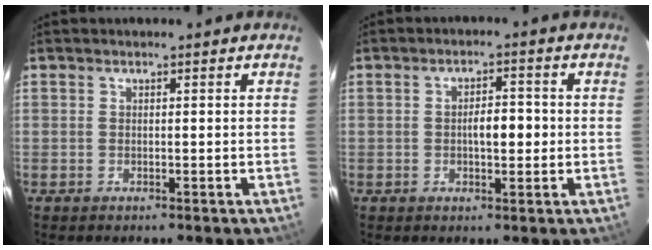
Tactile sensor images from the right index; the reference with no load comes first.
{"total": 4.4, "force": [-0.4, 1.8, 4.0], "torque": [-0.067, 0.007, -0.004]}